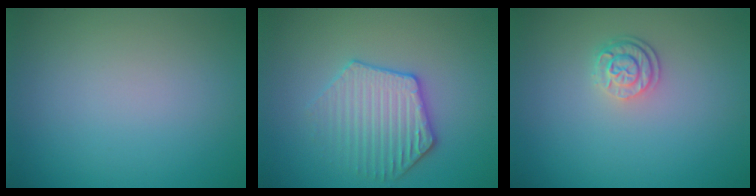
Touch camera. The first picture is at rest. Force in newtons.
{"total": 3.6, "press": 3.5, "slide": 0.6}
{"total": 2.5, "press": 1.9, "slide": 1.6}